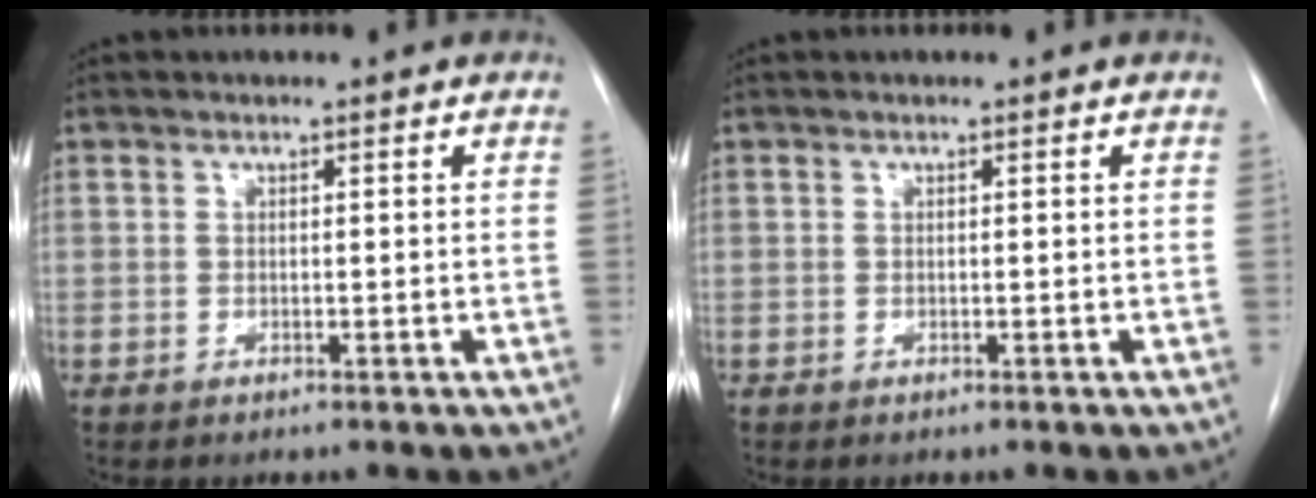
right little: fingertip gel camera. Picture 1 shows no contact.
{"total": 0.0}